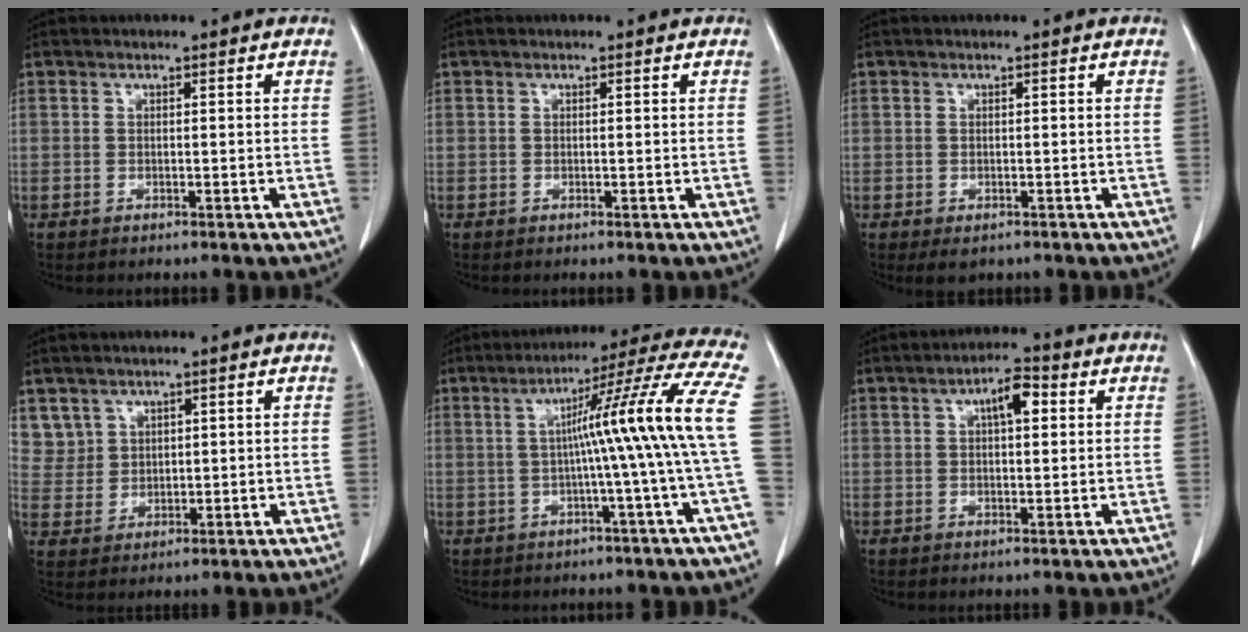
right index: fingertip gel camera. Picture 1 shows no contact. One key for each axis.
{"total": 0.0}
{"total": 2.0, "fx": -1.2, "fy": 1.3, "fz": 0.9, "tx": -0.011, "ty": -0.001, "tz": -0.006}
{"total": 5.0, "fx": 3.2, "fy": 3.9, "fz": -0.1, "tx": 0.008, "ty": 0.002, "tz": 0.071}
{"total": 13.8, "fx": -0.1, "fy": -2.6, "fz": 13.5, "tx": -0.176, "ty": 0.022, "tz": -0.004}
{"total": 4.8, "fx": 1.6, "fy": 1.6, "fz": 4.3, "tx": -0.072, "ty": 0.013, "tz": 0.024}